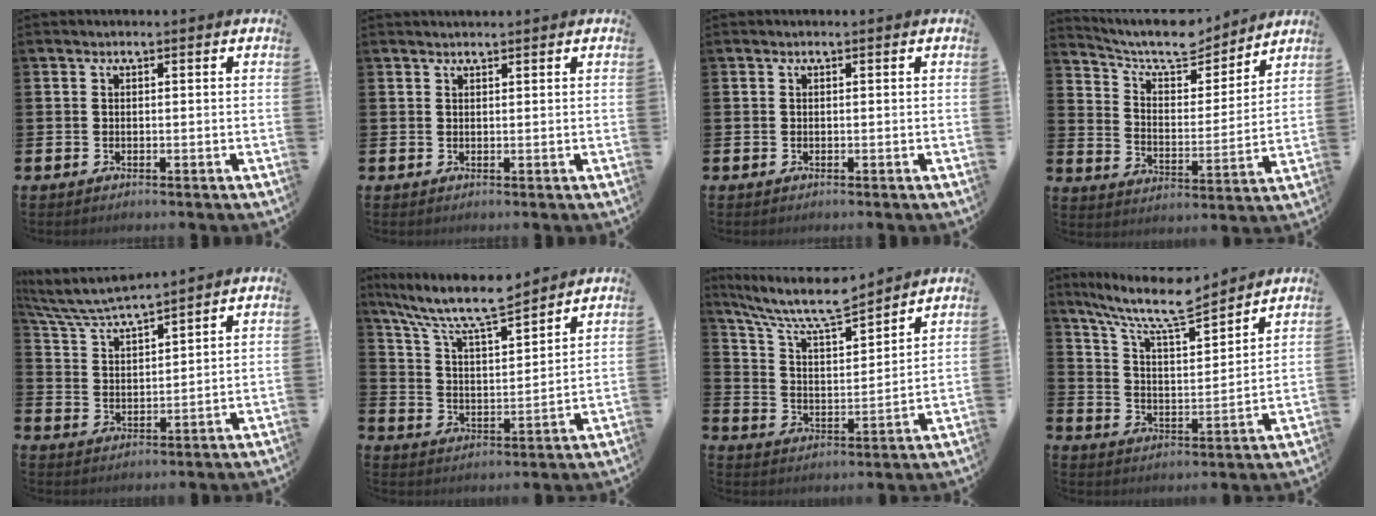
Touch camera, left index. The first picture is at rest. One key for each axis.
{"total": 1.0, "fx": 1.0, "fy": 0.1, "fz": 0.0, "tx": 0.008, "ty": -0.003, "tz": 0.017}
{"total": 0.0}
{"total": 9.7, "fx": 8.6, "fy": 2.8, "fz": 3.3, "tx": -0.092, "ty": -0.058, "tz": 0.149}
{"total": 6.1, "fx": 5.9, "fy": 0.1, "fz": 1.6, "tx": -0.059, "ty": -0.036, "tz": 0.103}
{"total": 9.6, "fx": 8.6, "fy": 1.5, "fz": 4.0, "tx": -0.116, "ty": -0.047, "tz": 0.151}
{"total": 8.8, "fx": 8.0, "fy": 1.5, "fz": 3.2, "tx": -0.102, "ty": -0.048, "tz": 0.140}
{"total": 10.2, "fx": 8.9, "fy": 1.7, "fz": 4.7, "tx": -0.120, "ty": -0.053, "tz": 0.154}